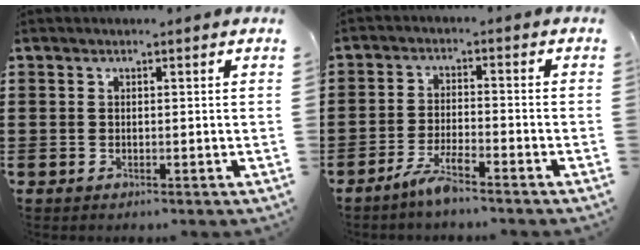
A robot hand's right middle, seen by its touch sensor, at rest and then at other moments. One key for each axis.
{"total": 4.1, "fx": -3.3, "fy": 0.4, "fz": 2.4, "tx": -0.053, "ty": 0.000, "tz": -0.065}